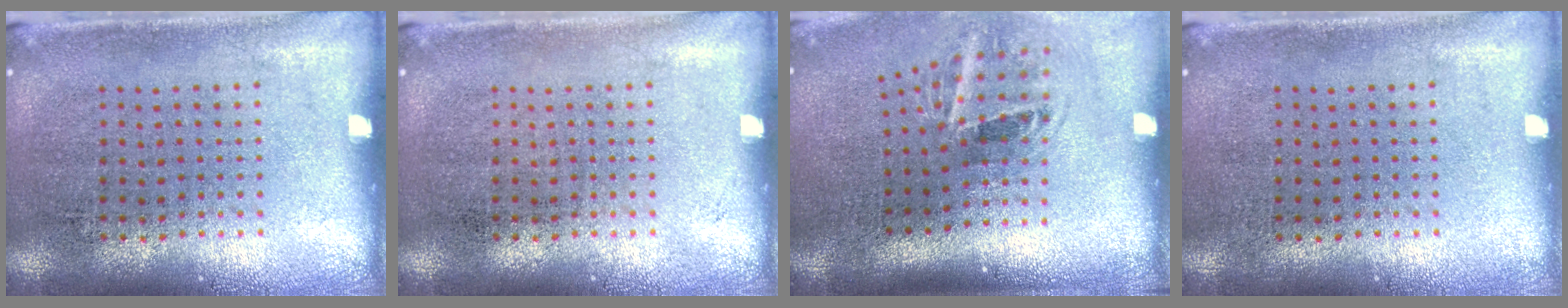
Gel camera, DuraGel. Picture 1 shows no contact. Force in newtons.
{"total": 0.0}
{"total": 2.0, "press": 1.2, "slide": 1.6}
{"total": 0.0}